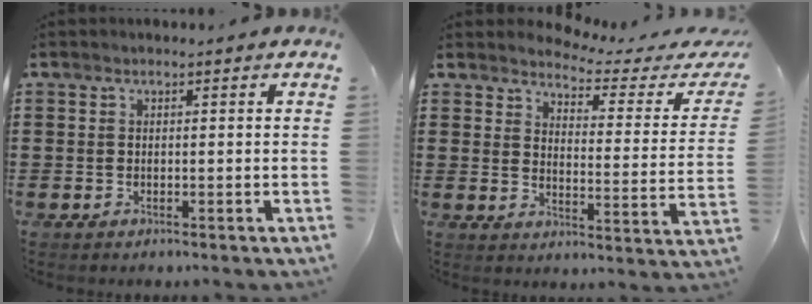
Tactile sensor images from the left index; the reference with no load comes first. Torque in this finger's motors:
{"motor_torque": [1.10, -1.04, 0.10, 0.00]}